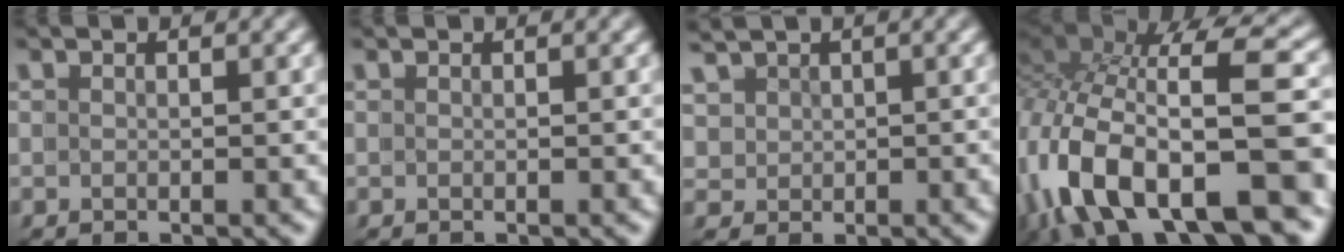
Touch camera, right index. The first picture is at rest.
{"total": 0.0}
{"total": 2.1, "force": [1.4, 1.6, 0.4], "torque": [-0.012, -0.013, 0.032]}
{"total": 12.3, "force": [-0.9, 6.5, 10.4], "torque": [-0.212, -0.036, 0.006]}